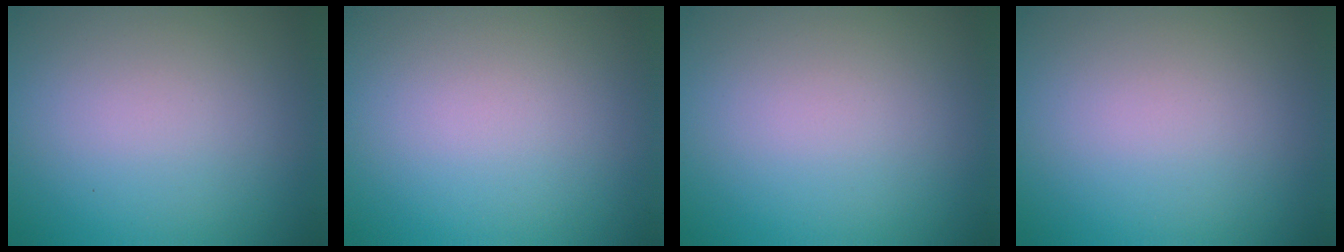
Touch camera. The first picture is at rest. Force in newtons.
{"total": 0.0}
{"total": 0.0}
{"total": 0.0}